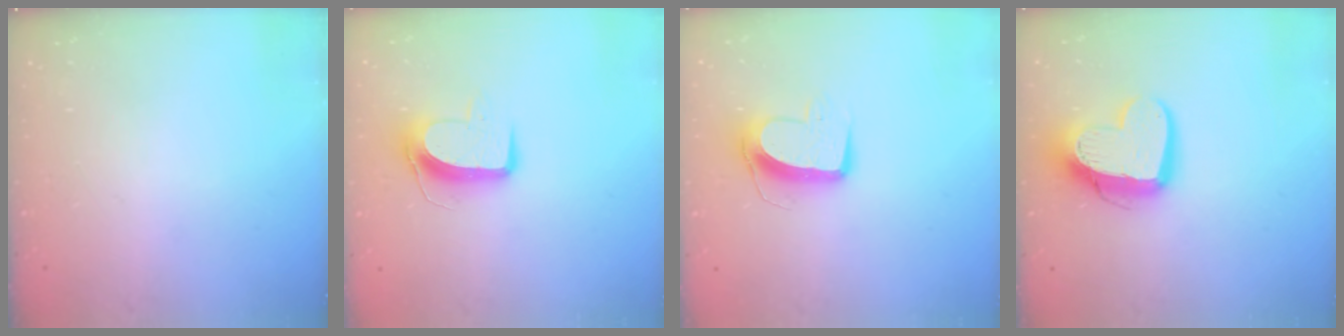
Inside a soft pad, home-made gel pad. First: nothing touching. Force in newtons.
{"total": 10.0, "press": 10.0, "slide": 0.5}
{"total": 10.8, "press": 10.7, "slide": 0.7}
{"total": 14.9, "press": 14.8, "slide": 1.5}